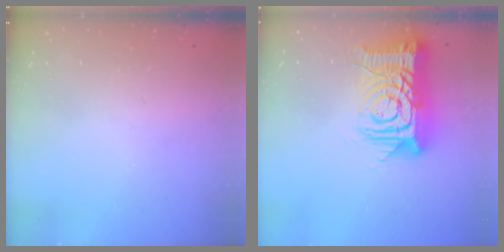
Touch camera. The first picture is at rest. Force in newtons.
{"total": 16.0, "press": 15.9, "slide": 1.6}